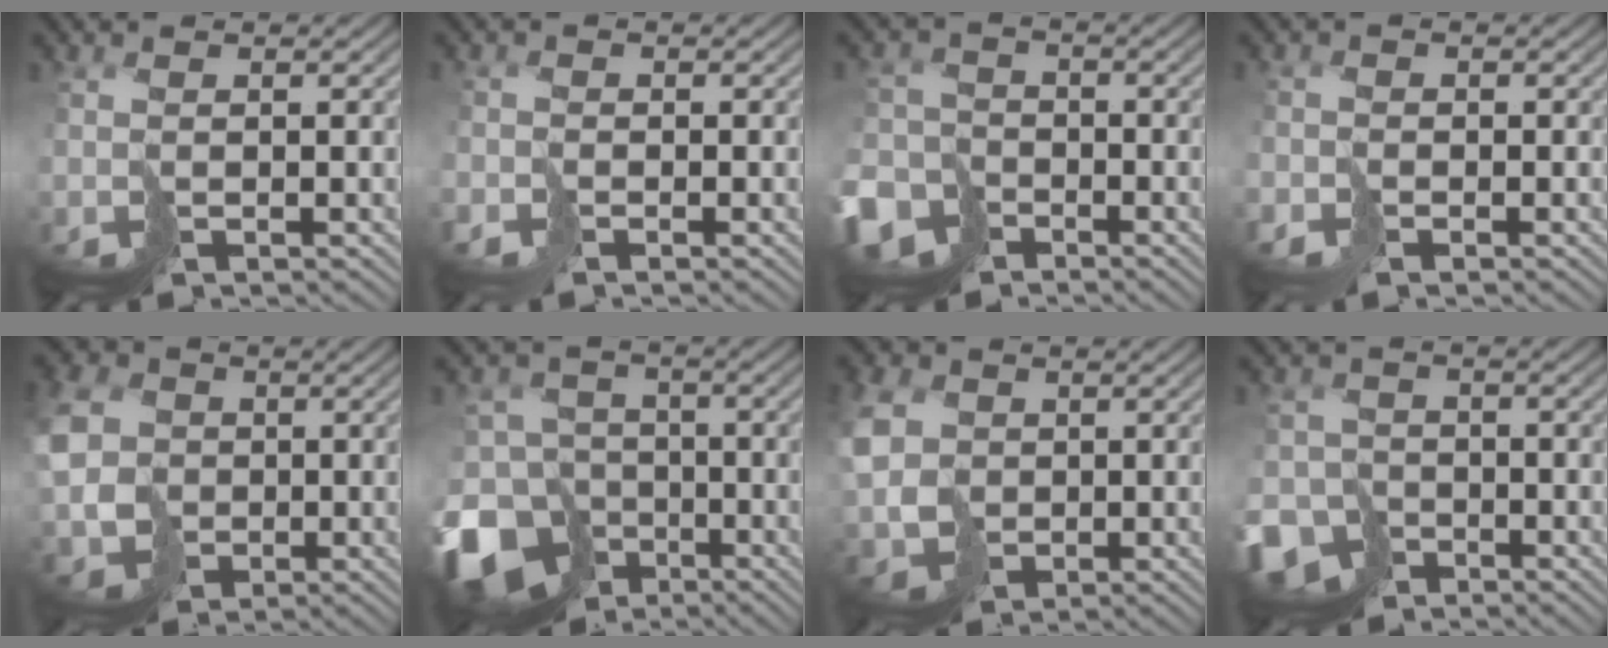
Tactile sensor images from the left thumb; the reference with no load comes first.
{"total": 1.6, "force": [-1.4, 0.7, 0.5], "torque": [-0.013, -0.007, -0.033]}
{"total": 8.0, "force": [-5.0, 5.8, 2.3], "torque": [-0.066, -0.032, -0.096]}
{"total": 1.9, "force": [-1.5, 0.9, 0.5], "torque": [-0.012, -0.008, -0.037]}
{"total": 8.4, "force": [0.3, 7.5, 3.7], "torque": [-0.112, -0.002, 0.004]}
{"total": 15.9, "force": [-8.6, 12.1, 5.6], "torque": [-0.153, -0.060, -0.138]}
{"total": 7.4, "force": [1.3, 6.5, 3.5], "torque": [-0.109, 0.004, 0.024]}
{"total": 6.9, "force": [-4.6, 5.0, 1.2], "torque": [-0.022, -0.025, -0.088]}